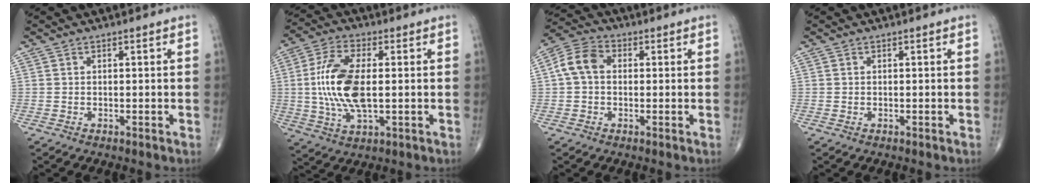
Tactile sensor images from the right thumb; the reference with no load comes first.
{"total": 13.4, "force": [0.3, 6.0, 12.0], "torque": [-0.255, 0.001, 0.006]}
{"total": 6.8, "force": [0.6, 4.9, 4.6], "torque": [-0.088, 0.023, 0.002]}
{"total": 0.0}